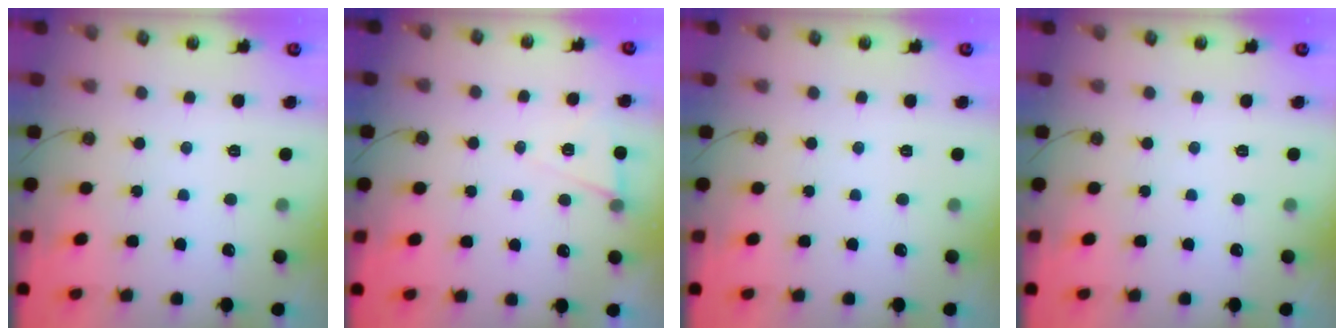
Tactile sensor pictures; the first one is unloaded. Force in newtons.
{"total": 6.1, "press": 4.0, "slide": 4.7}
{"total": 0.0}
{"total": 0.0}